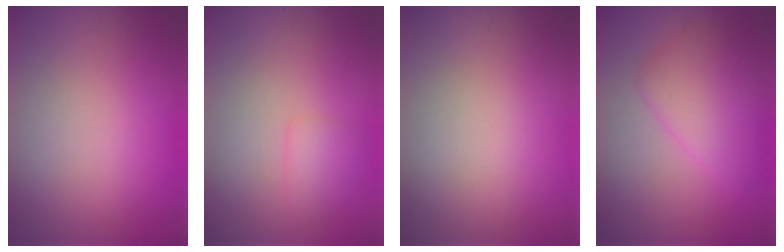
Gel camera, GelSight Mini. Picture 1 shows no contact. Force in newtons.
{"total": 1.4, "press": 1.4, "slide": 0.1}
{"total": 0.0}
{"total": 4.2, "press": 4.2, "slide": 0.0}